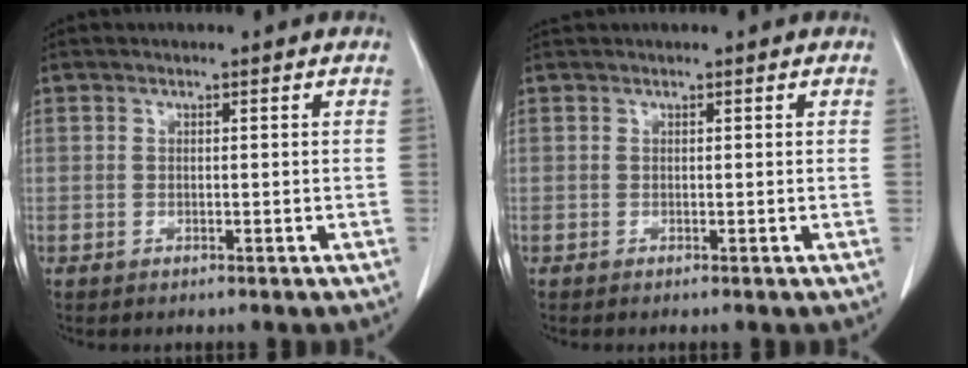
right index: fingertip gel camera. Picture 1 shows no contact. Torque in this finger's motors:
{"motor_torque": [-0.09, 0.09, -0.03, 0.01]}